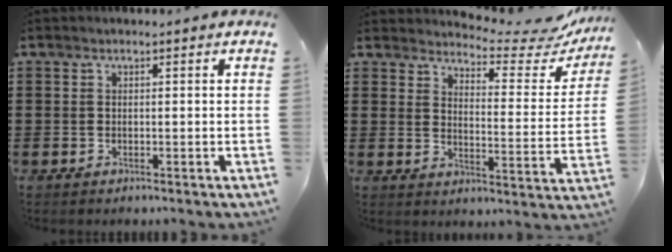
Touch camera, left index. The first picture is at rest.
{"total": 5.4, "force": [5.2, 0.8, 1.4], "torque": [-0.034, -0.047, 0.083]}